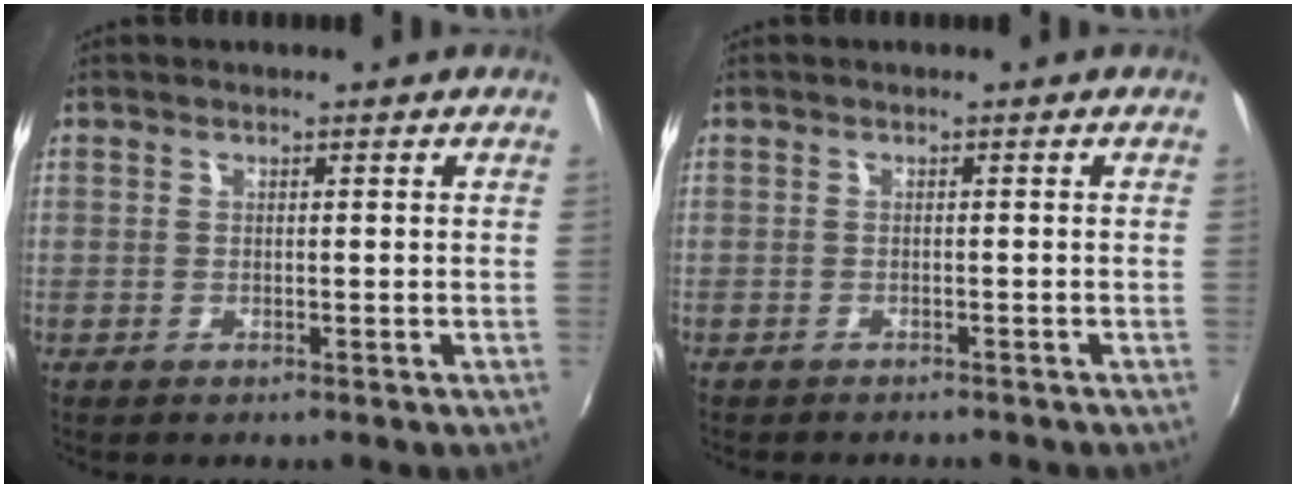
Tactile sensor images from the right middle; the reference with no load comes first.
{"total": 2.3, "force": [-2.1, 0.6, 0.6], "torque": [-0.019, -0.013, -0.031]}